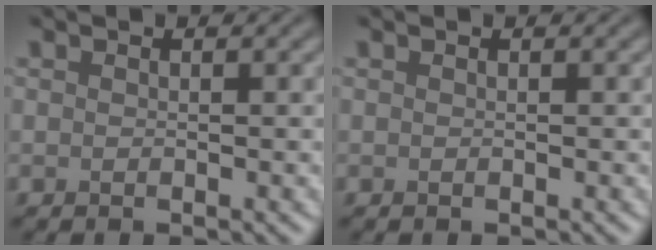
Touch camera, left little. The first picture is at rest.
{"total": 0.0}